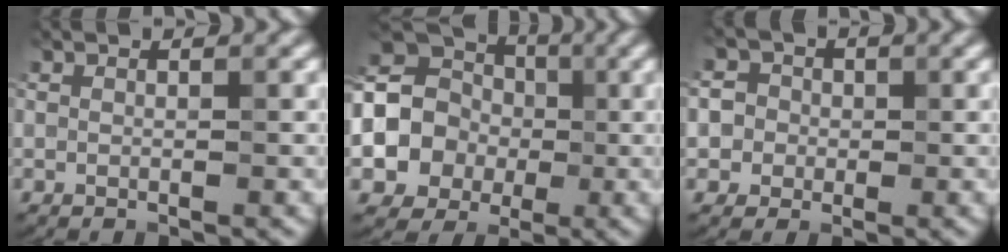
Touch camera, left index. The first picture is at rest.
{"total": 10.9, "force": [-1.0, 9.8, 4.7], "torque": [-0.094, 0.008, -0.059]}
{"total": 4.5, "force": [0.5, 4.3, 1.4], "torque": [0.003, 0.031, -0.018]}